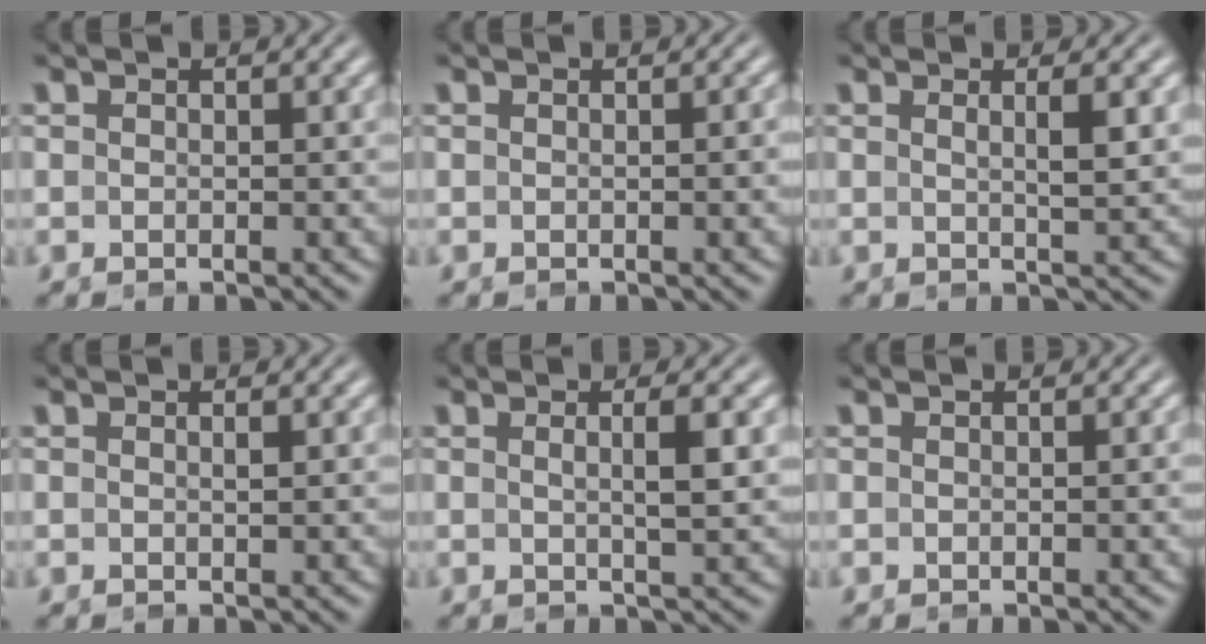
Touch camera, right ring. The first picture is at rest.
{"total": 0.6, "force": [-0.1, -0.4, 0.5], "torque": [-0.011, 0.001, 0.000]}
{"total": 1.8, "force": [0.8, -0.7, 1.5], "torque": [-0.031, -0.011, 0.019]}
{"total": 0.6, "force": [0.2, -0.2, 0.5], "torque": [-0.011, -0.005, 0.008]}
{"total": 2.1, "force": [0.6, -0.8, 1.9], "torque": [-0.037, -0.008, 0.015]}
{"total": 0.0}